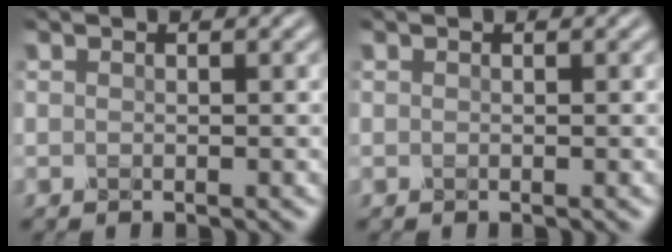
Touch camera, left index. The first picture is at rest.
{"total": 0.0}